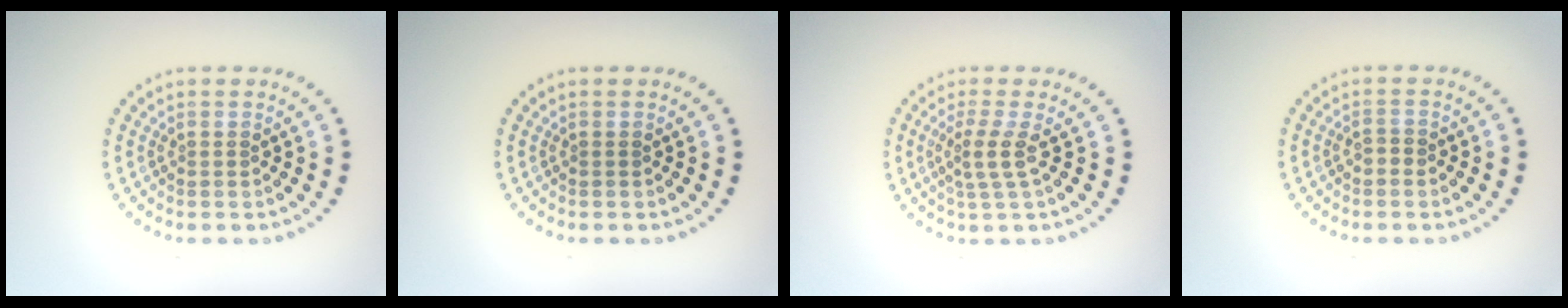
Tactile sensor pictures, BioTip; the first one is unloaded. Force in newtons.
{"total": 0.0}
{"total": 2.3, "press": 1.6, "slide": 1.6}
{"total": 0.8, "press": 0.8, "slide": 0.3}